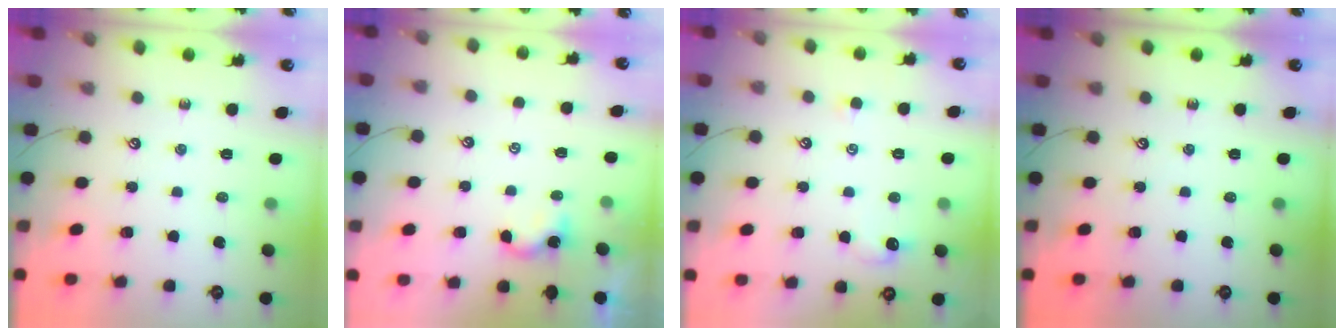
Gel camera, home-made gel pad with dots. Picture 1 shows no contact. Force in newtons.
{"total": 1.9, "press": 1.9, "slide": 0.3}
{"total": 1.3, "press": 1.2, "slide": 0.5}
{"total": 0.0}